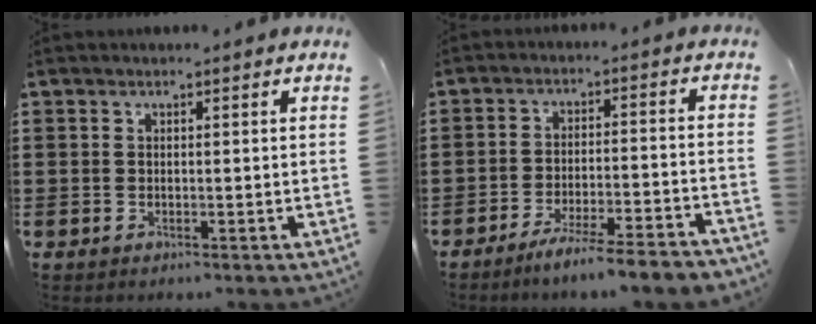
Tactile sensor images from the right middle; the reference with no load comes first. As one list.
[{"total": 5.7, "force": [-5.1, -0.7, 2.5], "torque": [-0.044, -0.017, -0.094]}]